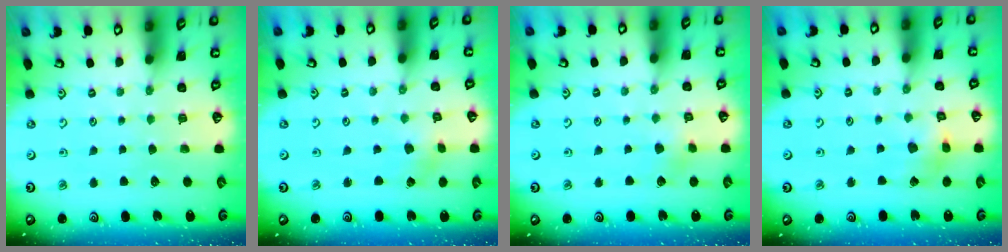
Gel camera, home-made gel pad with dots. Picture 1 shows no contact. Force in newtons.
{"total": 1.6, "press": 1.5, "slide": 0.2}
{"total": 4.2, "press": 4.2, "slide": 0.4}
{"total": 5.7, "press": 5.7, "slide": 0.6}